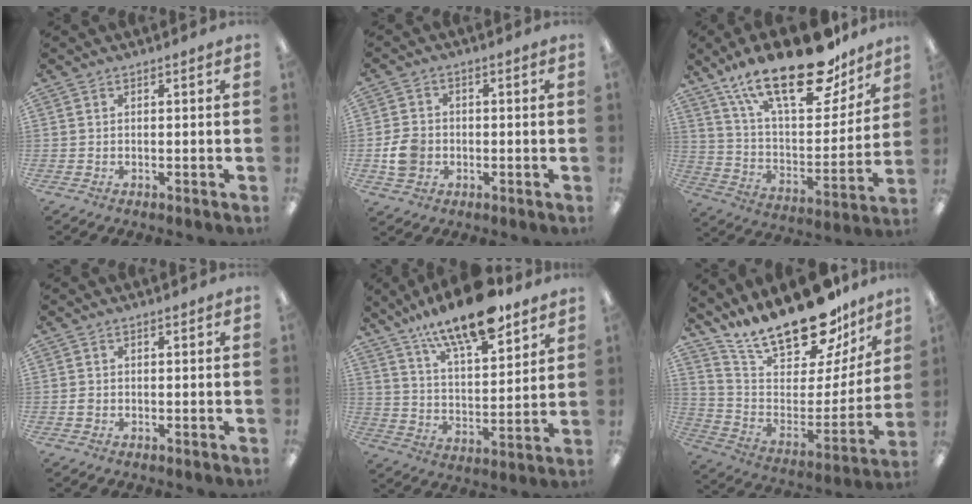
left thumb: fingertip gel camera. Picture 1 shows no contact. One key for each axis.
{"total": 6.6, "fx": -1.3, "fy": 5.4, "fz": 3.4, "tx": -0.071, "ty": 0.007, "tz": -0.025}
{"total": 26.4, "fx": 17.7, "fy": 10.3, "fz": 16.7, "tx": -0.266, "ty": -0.104, "tz": 0.302}
{"total": 0.9, "fx": -0.1, "fy": 0.8, "fz": 0.4, "tx": -0.007, "ty": 0.005, "tz": -0.004}
{"total": 16.8, "fx": 12.8, "fy": 5.3, "fz": 9.5, "tx": -0.159, "ty": -0.075, "tz": 0.217}
{"total": 22.3, "fx": 18.5, "fy": 7.1, "fz": 10.1, "tx": -0.162, "ty": -0.141, "tz": 0.320}